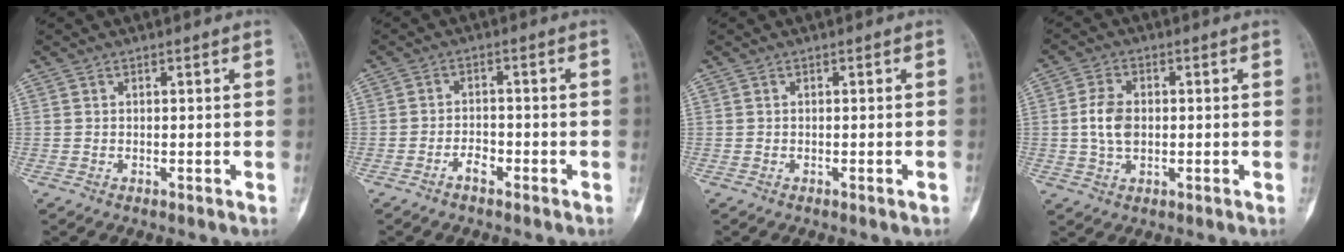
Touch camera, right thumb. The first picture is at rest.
{"total": 2.7, "force": [-1.8, 1.2, 1.5], "torque": [-0.022, 0.014, -0.035]}
{"total": 0.8, "force": [-0.5, 0.0, 0.6], "torque": [-0.009, 0.001, -0.006]}
{"total": 6.1, "force": [0.1, 4.1, 4.5], "torque": [-0.085, 0.005, 0.001]}